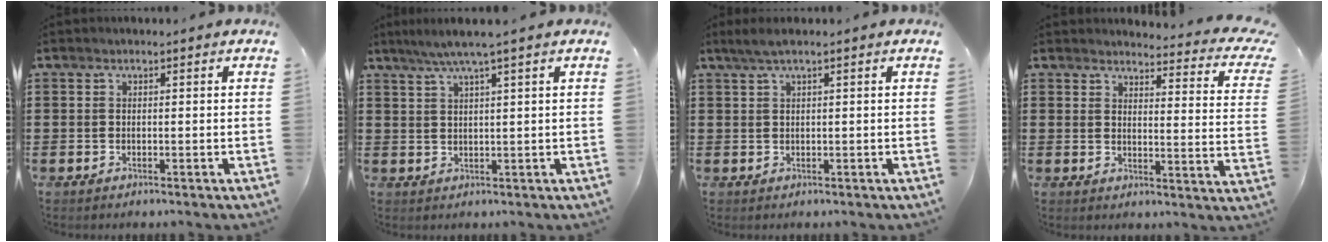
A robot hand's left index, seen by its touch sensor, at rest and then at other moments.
{"total": 3.5, "force": [2.3, -0.5, 2.7], "torque": [-0.055, 0.002, 0.039]}
{"total": 1.7, "force": [0.6, 0.0, 1.6], "torque": [-0.030, -0.001, 0.011]}
{"total": 4.0, "force": [3.6, 0.2, 1.5], "torque": [-0.032, -0.029, 0.058]}